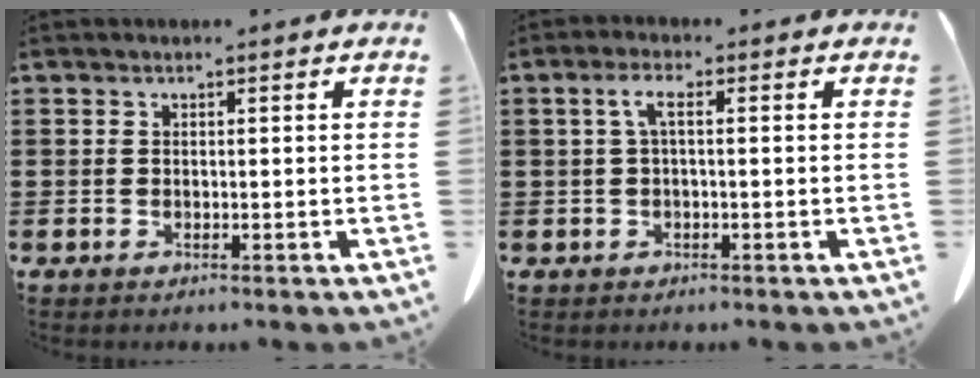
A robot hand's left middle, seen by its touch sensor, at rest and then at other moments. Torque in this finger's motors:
{"motor_torque": [-0.05, 0.07, -0.03, -0.03]}